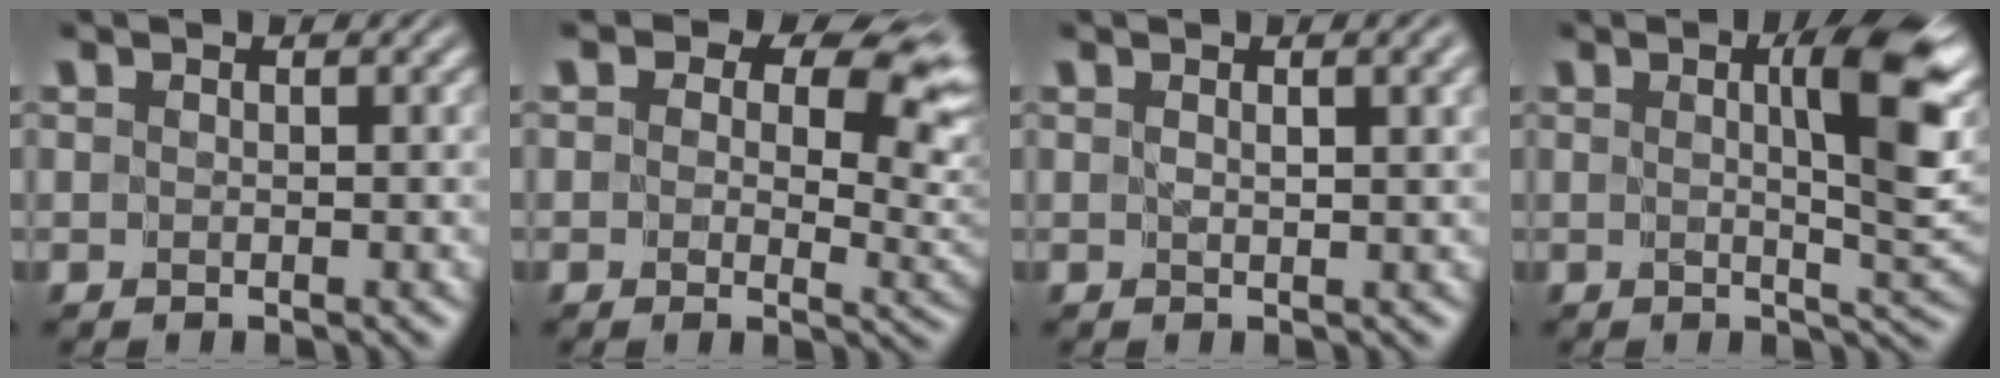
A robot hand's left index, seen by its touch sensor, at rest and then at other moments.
{"total": 10.6, "force": [4.1, 6.2, 7.5], "torque": [-0.091, 0.006, 0.066]}
{"total": 2.0, "force": [0.7, 0.3, 1.8], "torque": [-0.017, 0.002, 0.011]}
{"total": 6.6, "force": [1.2, 0.9, 6.5], "torque": [-0.087, -0.002, 0.022]}